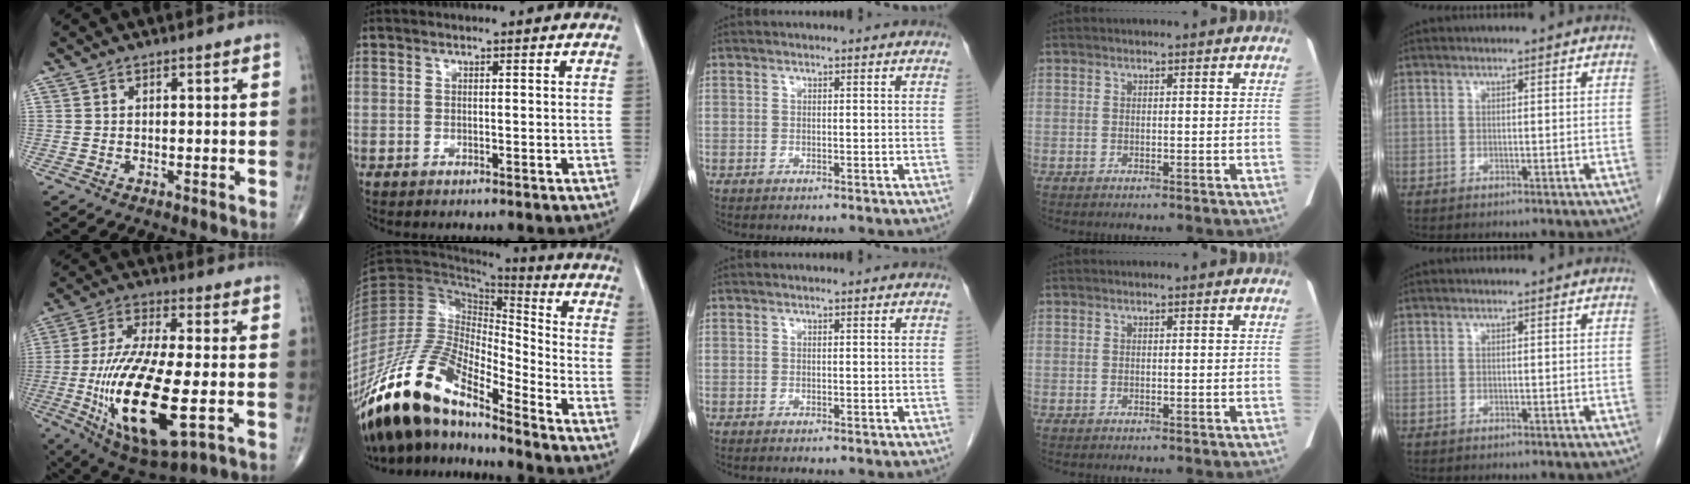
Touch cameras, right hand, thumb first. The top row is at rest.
{"thumb": {"total": 23.1, "force": [-4.8, 7.8, 21.2], "torque": [-0.441, -0.012, -0.067]}, "index": {"total": 17.5, "force": [-14.3, 4.3, 9.1], "torque": [-0.173, 0.010, -0.270]}}